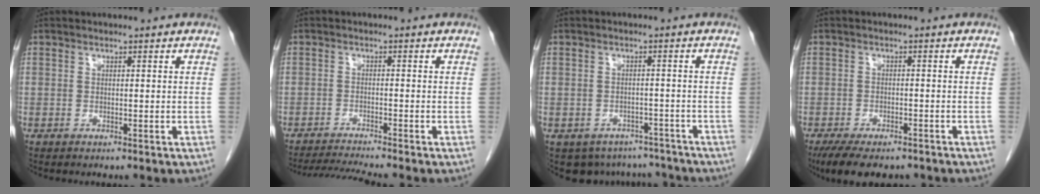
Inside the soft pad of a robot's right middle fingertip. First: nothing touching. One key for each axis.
{"total": 5.7, "fx": -5.2, "fy": -1.4, "fz": 1.8, "tx": -0.031, "ty": -0.018, "tz": -0.089}
{"total": 8.6, "fx": -7.1, "fy": 4.7, "fz": 1.0, "tx": -0.005, "ty": 0.012, "tz": -0.082}
{"total": 9.5, "fx": -7.3, "fy": 3.7, "fz": 4.8, "tx": -0.071, "ty": -0.007, "tz": -0.107}